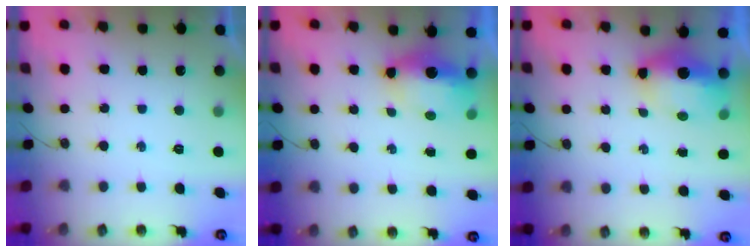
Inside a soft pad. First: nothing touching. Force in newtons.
{"total": 10.8, "press": 8.3, "slide": 7.0}
{"total": 8.1, "press": 7.6, "slide": 2.8}